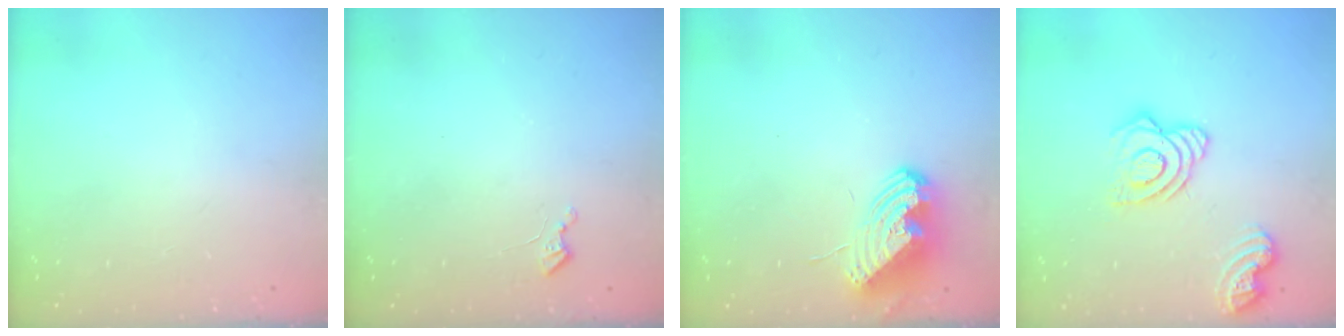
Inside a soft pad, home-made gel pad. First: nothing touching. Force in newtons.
{"total": 2.6, "press": 2.6, "slide": 0.3}
{"total": 11.6, "press": 11.4, "slide": 1.8}
{"total": 15.5, "press": 15.5, "slide": 1.4}